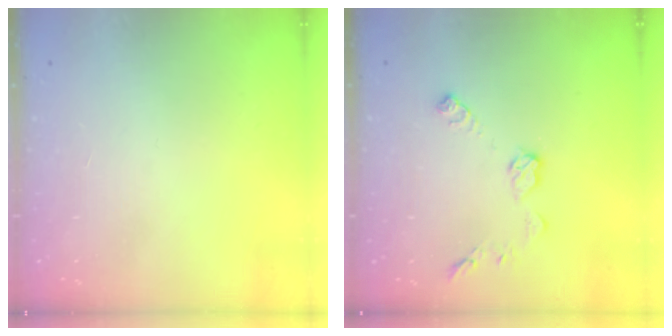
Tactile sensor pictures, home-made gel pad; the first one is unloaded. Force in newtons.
{"total": 8.7, "press": 8.7, "slide": 0.3}